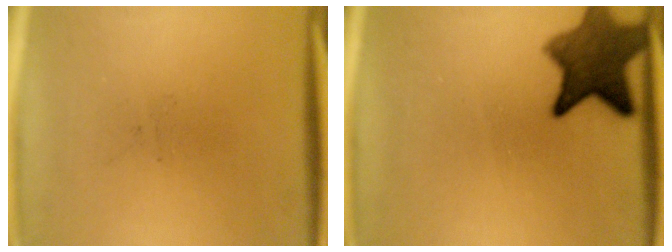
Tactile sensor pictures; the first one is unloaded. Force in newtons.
{"total": 9.3}